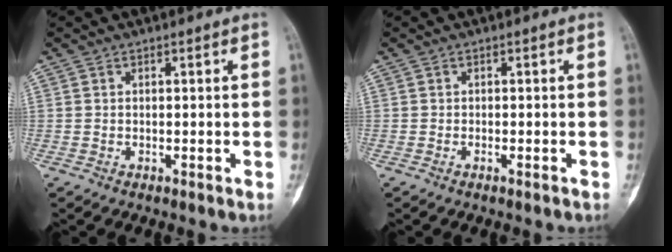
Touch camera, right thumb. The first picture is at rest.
{"total": 0.6, "force": [-0.4, 0.1, 0.5], "torque": [-0.012, 0.003, -0.007]}